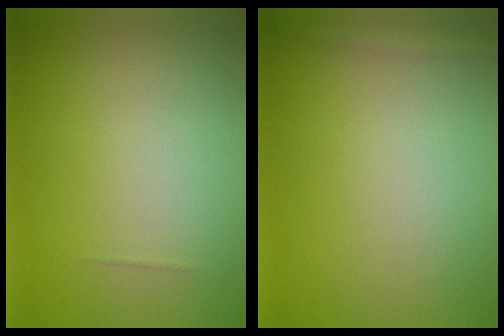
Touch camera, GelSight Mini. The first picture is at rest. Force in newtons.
{"total": 0.8, "press": 0.8, "slide": 0.0}